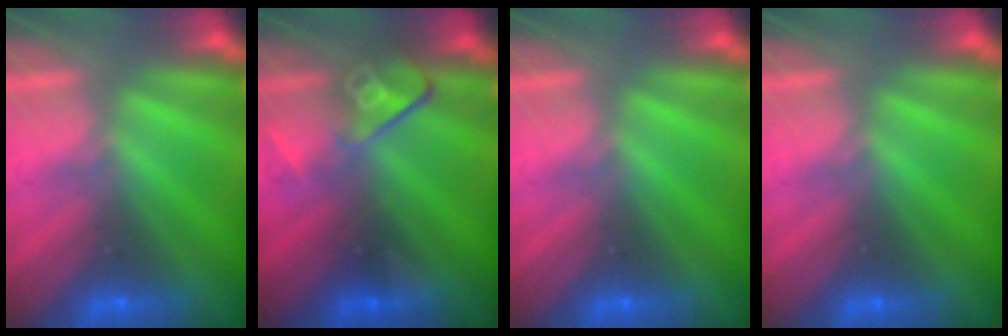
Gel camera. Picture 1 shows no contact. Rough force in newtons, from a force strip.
{"total": 2.7}
{"total": 0.0}
{"total": 0.0}